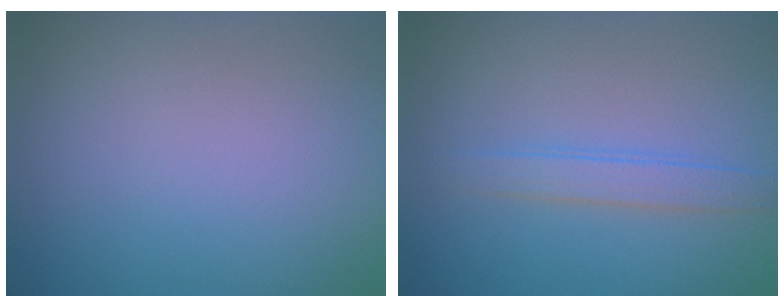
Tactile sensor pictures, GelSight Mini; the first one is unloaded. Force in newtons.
{"total": 1.9, "press": 1.9, "slide": 0.0}